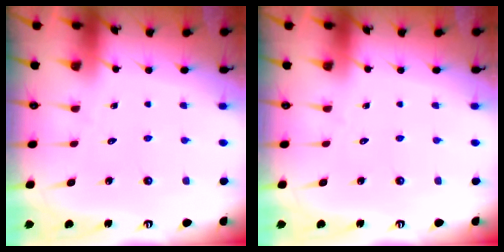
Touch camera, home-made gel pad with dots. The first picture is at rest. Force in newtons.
{"total": 0.0}